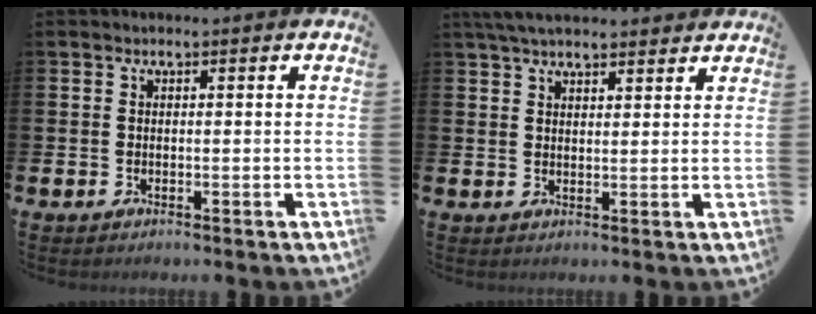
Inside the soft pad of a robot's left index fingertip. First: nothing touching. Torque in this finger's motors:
{"motor_torque": [1.05, -1.09, 0.62, 0.21]}